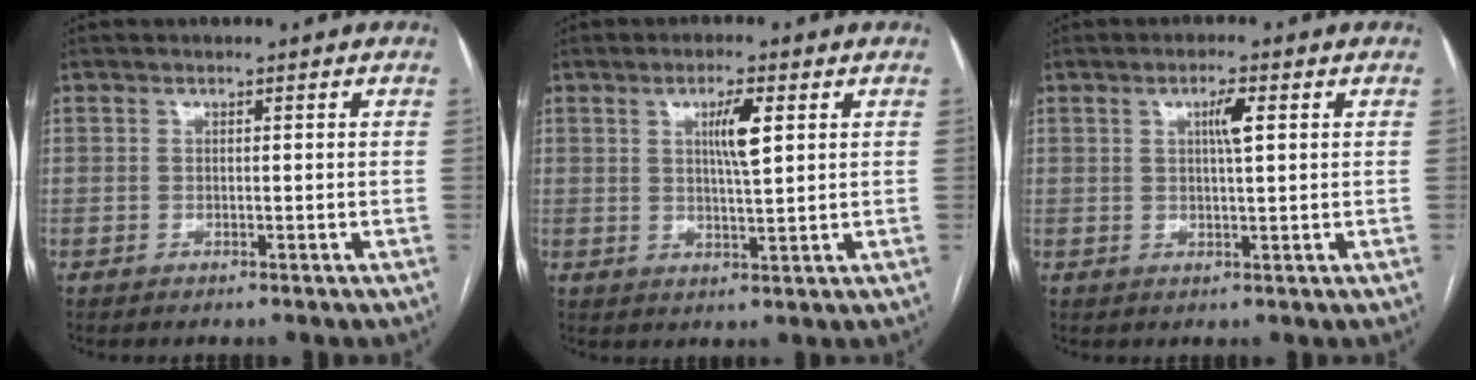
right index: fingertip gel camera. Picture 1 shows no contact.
{"total": 4.8, "force": [1.6, 0.4, 4.5], "torque": [-0.079, -0.001, 0.029]}
{"total": 3.1, "force": [1.0, 0.2, 3.0], "torque": [-0.051, 0.002, 0.016]}